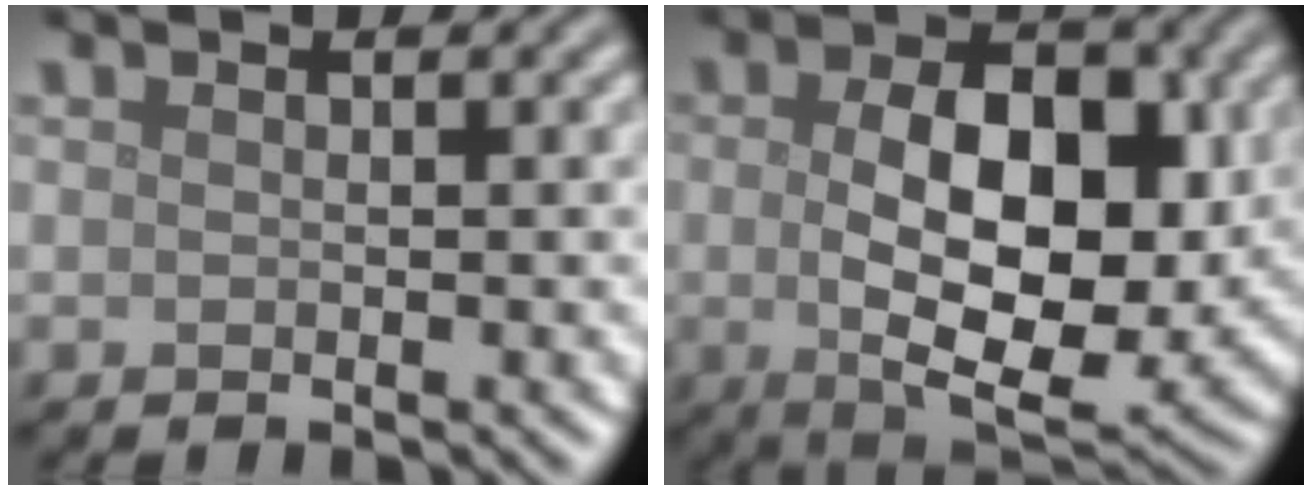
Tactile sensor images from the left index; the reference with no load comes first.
{"total": 10.9, "force": [0.1, 5.8, 9.2], "torque": [-0.130, -0.008, 0.003]}